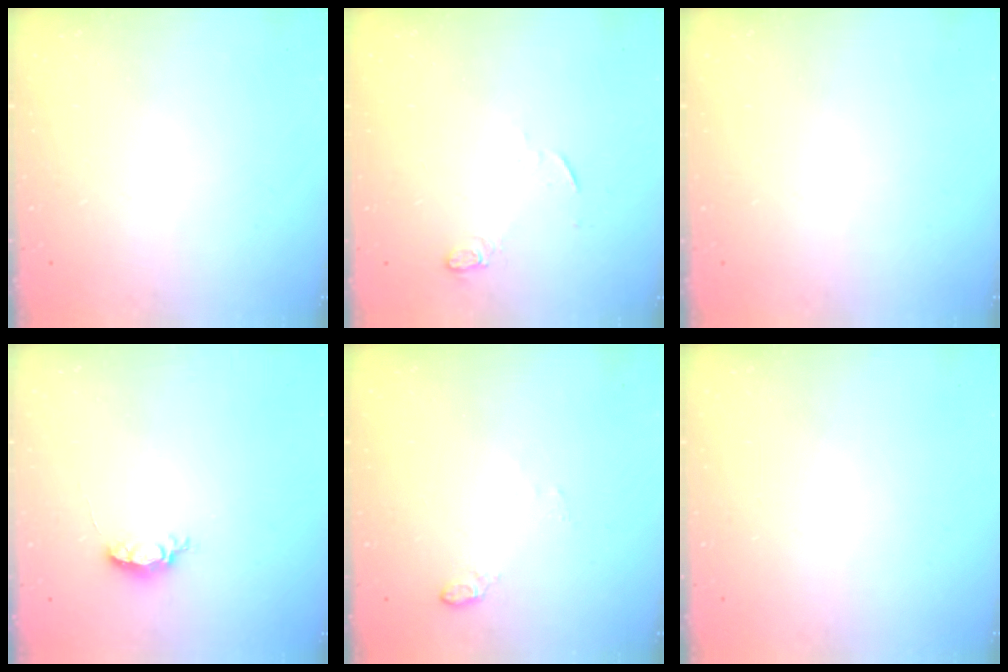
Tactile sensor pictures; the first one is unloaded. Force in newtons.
{"total": 3.8, "press": 3.8, "slide": 0.7}
{"total": 0.0}
{"total": 3.7, "press": 3.7, "slide": 0.5}
{"total": 4.3, "press": 4.2, "slide": 0.6}
{"total": 0.0}